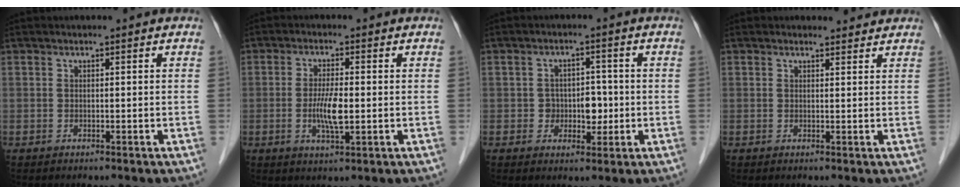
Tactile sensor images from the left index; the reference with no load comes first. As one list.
[{"total": 5.0, "force": [-0.7, 0.9, 4.8], "torque": [-0.101, -0.008, -0.012]}, {"total": 4.3, "force": [-0.6, 3.1, 2.9], "torque": [-0.037, 0.010, -0.005]}, {"total": 2.0, "force": [1.9, 0.6, -0.1], "torque": [-0.005, 0.001, 0.020]}]